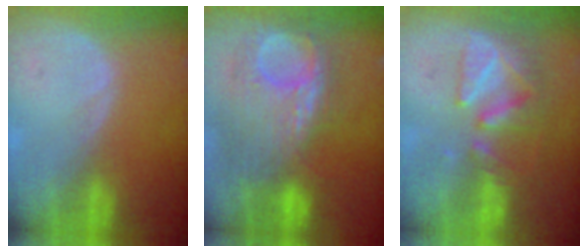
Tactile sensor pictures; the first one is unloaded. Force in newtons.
{"total": 11.5, "press": 10.4, "slide": 4.9}
{"total": 9.0, "press": 7.9, "slide": 4.4}